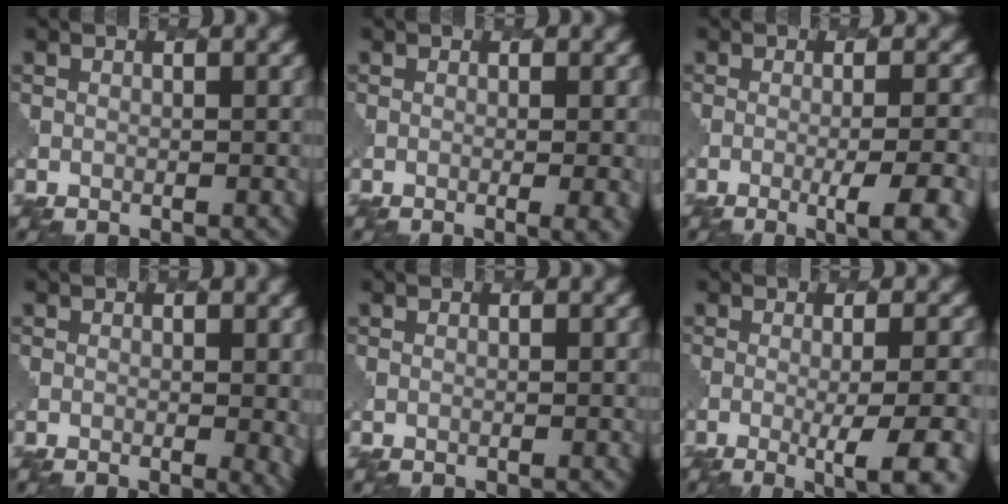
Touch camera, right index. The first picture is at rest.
{"total": 3.5, "force": [-0.7, 1.3, 3.2], "torque": [-0.027, 0.001, -0.010]}
{"total": 6.2, "force": [-2.7, 1.7, 5.3], "torque": [-0.063, 0.002, -0.032]}
{"total": 3.0, "force": [-0.5, 1.1, 2.7], "torque": [-0.032, -0.006, -0.001]}
{"total": 0.0}
{"total": 7.5, "force": [-2.9, 2.0, 6.7], "torque": [-0.080, -0.007, -0.032]}